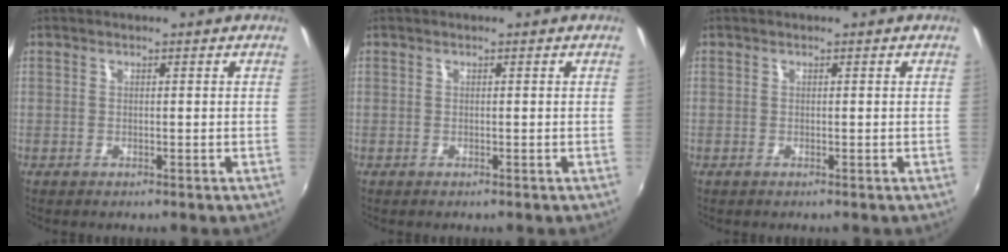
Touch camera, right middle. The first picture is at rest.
{"total": 0.0}
{"total": 0.0}